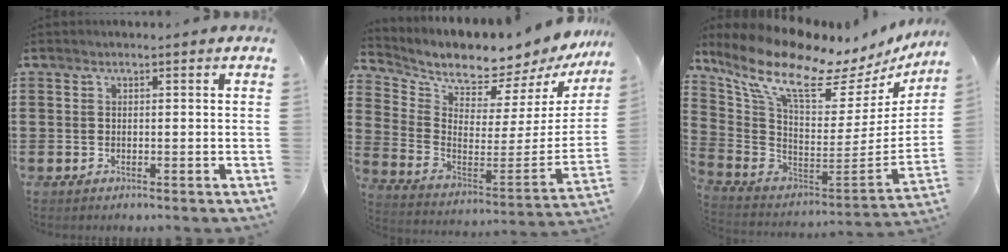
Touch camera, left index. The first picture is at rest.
{"total": 6.6, "force": [6.5, 0.5, 0.6], "torque": [-0.051, -0.083, 0.106]}
{"total": 11.7, "force": [8.6, 2.6, 7.6], "torque": [-0.180, -0.073, 0.138]}